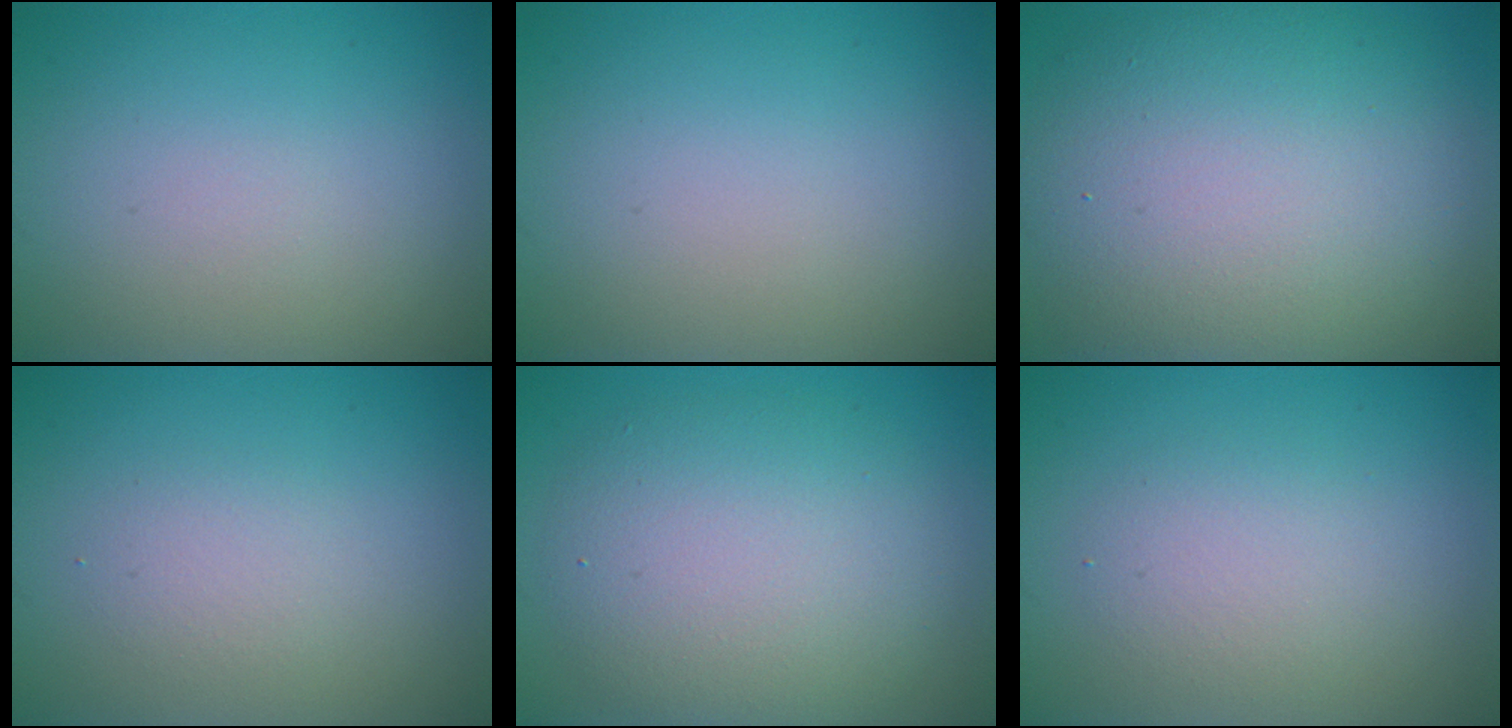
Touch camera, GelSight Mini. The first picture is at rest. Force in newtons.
{"total": 0.0}
{"total": 13.0, "press": 13.0, "slide": 1.0}
{"total": 1.6, "press": 1.6, "slide": 0.3}
{"total": 6.4, "press": 6.4, "slide": 0.2}
{"total": 2.6, "press": 2.6, "slide": 0.2}